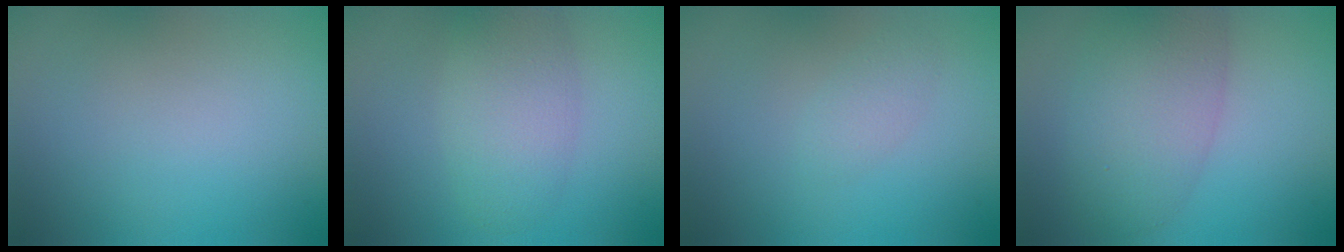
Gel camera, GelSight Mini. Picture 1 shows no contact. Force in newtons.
{"total": 4.5, "press": 4.5, "slide": 0.3}
{"total": 1.2, "press": 1.2, "slide": 0.0}
{"total": 6.7, "press": 6.7, "slide": 0.2}